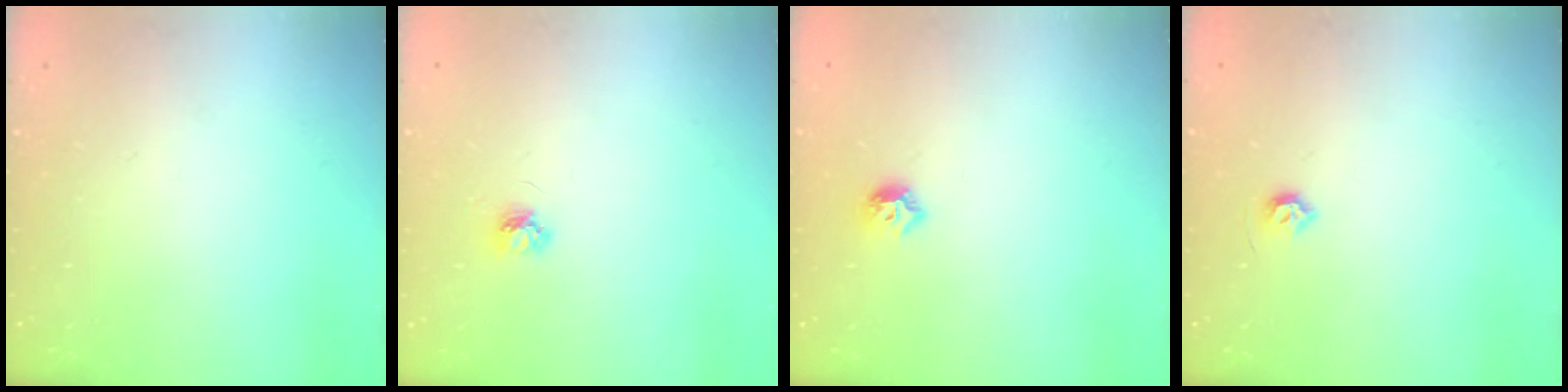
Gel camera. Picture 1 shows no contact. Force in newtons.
{"total": 3.9, "press": 3.9, "slide": 0.5}
{"total": 6.4, "press": 6.3, "slide": 0.9}
{"total": 4.5, "press": 4.5, "slide": 0.7}